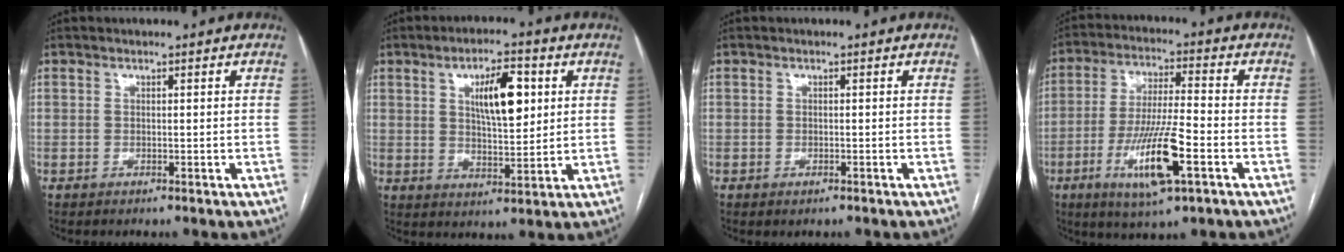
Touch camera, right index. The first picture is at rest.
{"total": 9.2, "force": [2.8, 2.9, 8.2], "torque": [-0.138, 0.009, 0.053]}
{"total": 0.9, "force": [-0.5, 0.4, 0.6], "torque": [-0.011, 0.000, -0.001]}
{"total": 12.8, "force": [-4.9, 1.4, 11.8], "torque": [-0.228, -0.018, -0.084]}